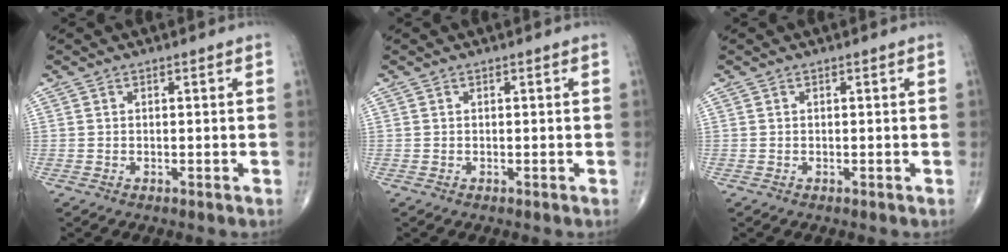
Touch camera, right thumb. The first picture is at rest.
{"total": 0.0}
{"total": 0.0}